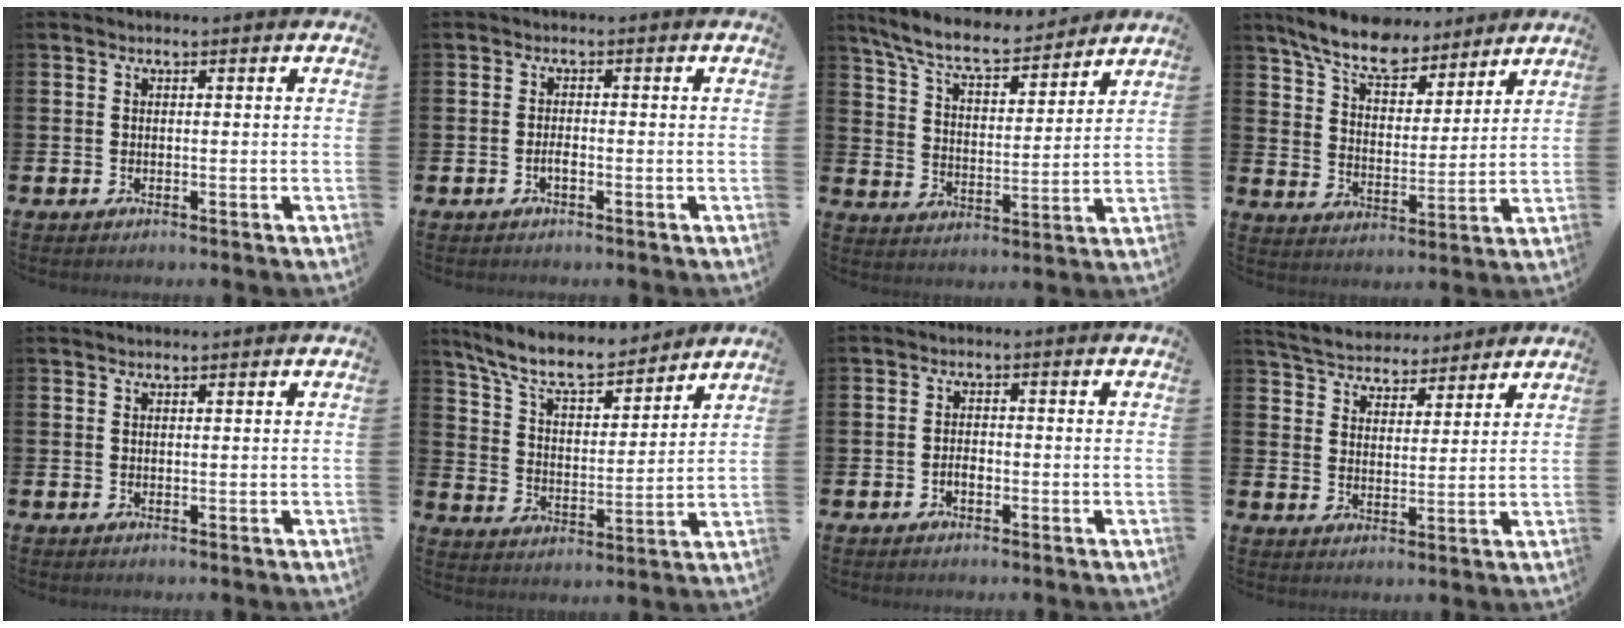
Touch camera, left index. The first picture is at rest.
{"total": 1.3, "force": [-0.6, 0.5, 1.1], "torque": [-0.020, 0.001, -0.013]}
{"total": 8.5, "force": [7.8, 1.8, 3.0], "torque": [-0.097, -0.044, 0.138]}
{"total": 8.7, "force": [7.8, 2.4, 2.9], "torque": [-0.078, -0.042, 0.138]}
{"total": 0.6, "force": [0.6, 0.0, 0.0], "torque": [-0.001, 0.000, 0.012]}
{"total": 9.2, "force": [8.3, 2.2, 3.4], "torque": [-0.099, -0.049, 0.146]}
{"total": 1.4, "force": [-0.7, 0.6, 1.1], "torque": [-0.021, 0.001, -0.014]}
{"total": 5.1, "force": [4.9, 1.1, -0.2], "torque": [-0.025, -0.030, 0.087]}